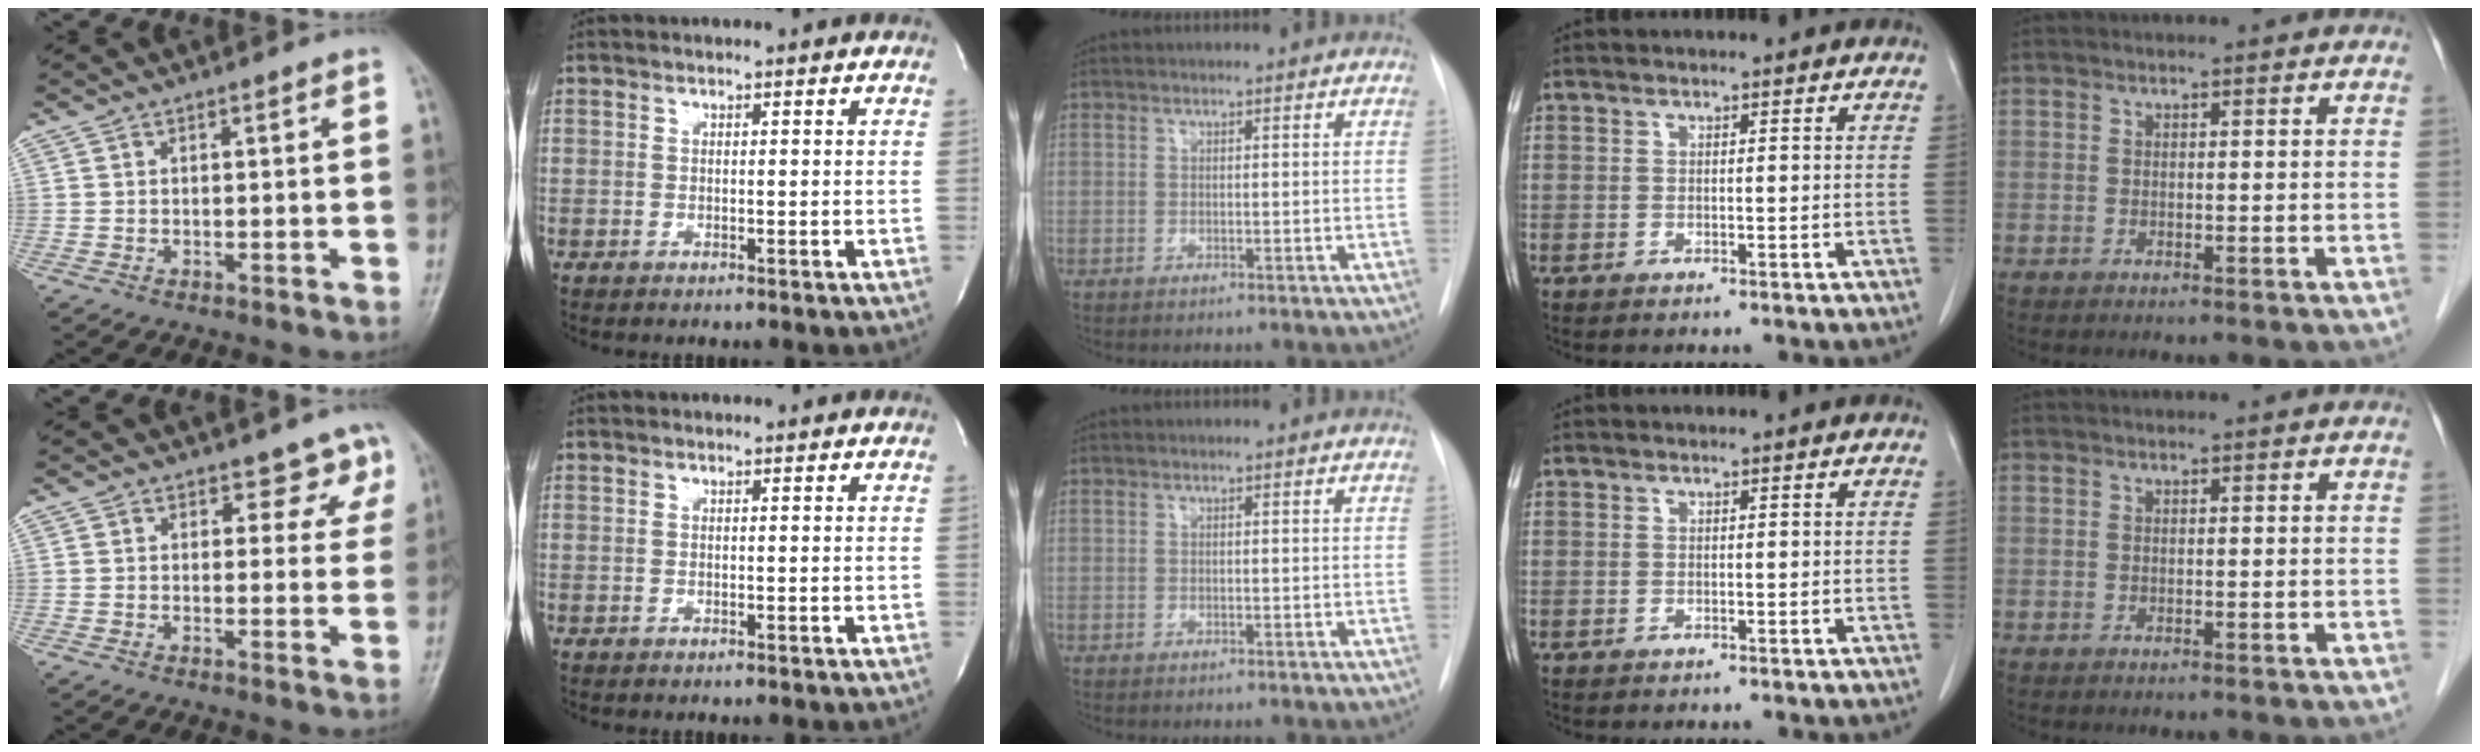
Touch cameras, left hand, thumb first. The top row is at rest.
{"thumb": {"total": 4.4, "force": [3.2, 2.8, 1.0], "torque": [0.025, -0.020, 0.027]}}